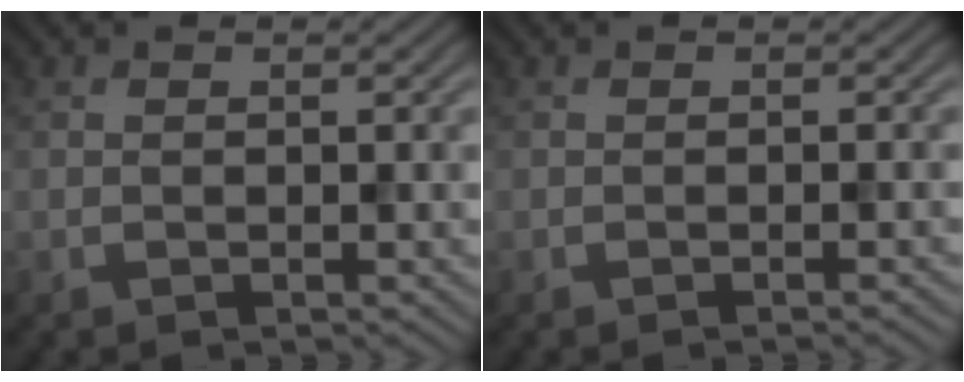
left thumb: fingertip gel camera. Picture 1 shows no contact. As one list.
[{"total": 0.8, "force": [-0.4, 0.1, 0.6], "torque": [-0.005, 0.001, -0.011]}]